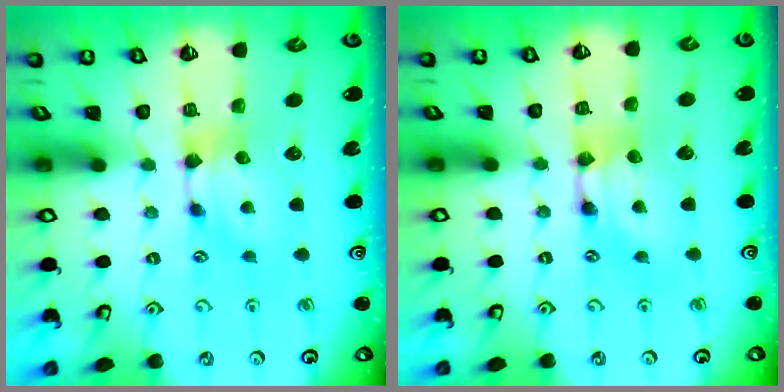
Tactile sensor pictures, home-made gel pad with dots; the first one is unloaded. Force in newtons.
{"total": 2.1, "press": 2.1, "slide": 0.1}